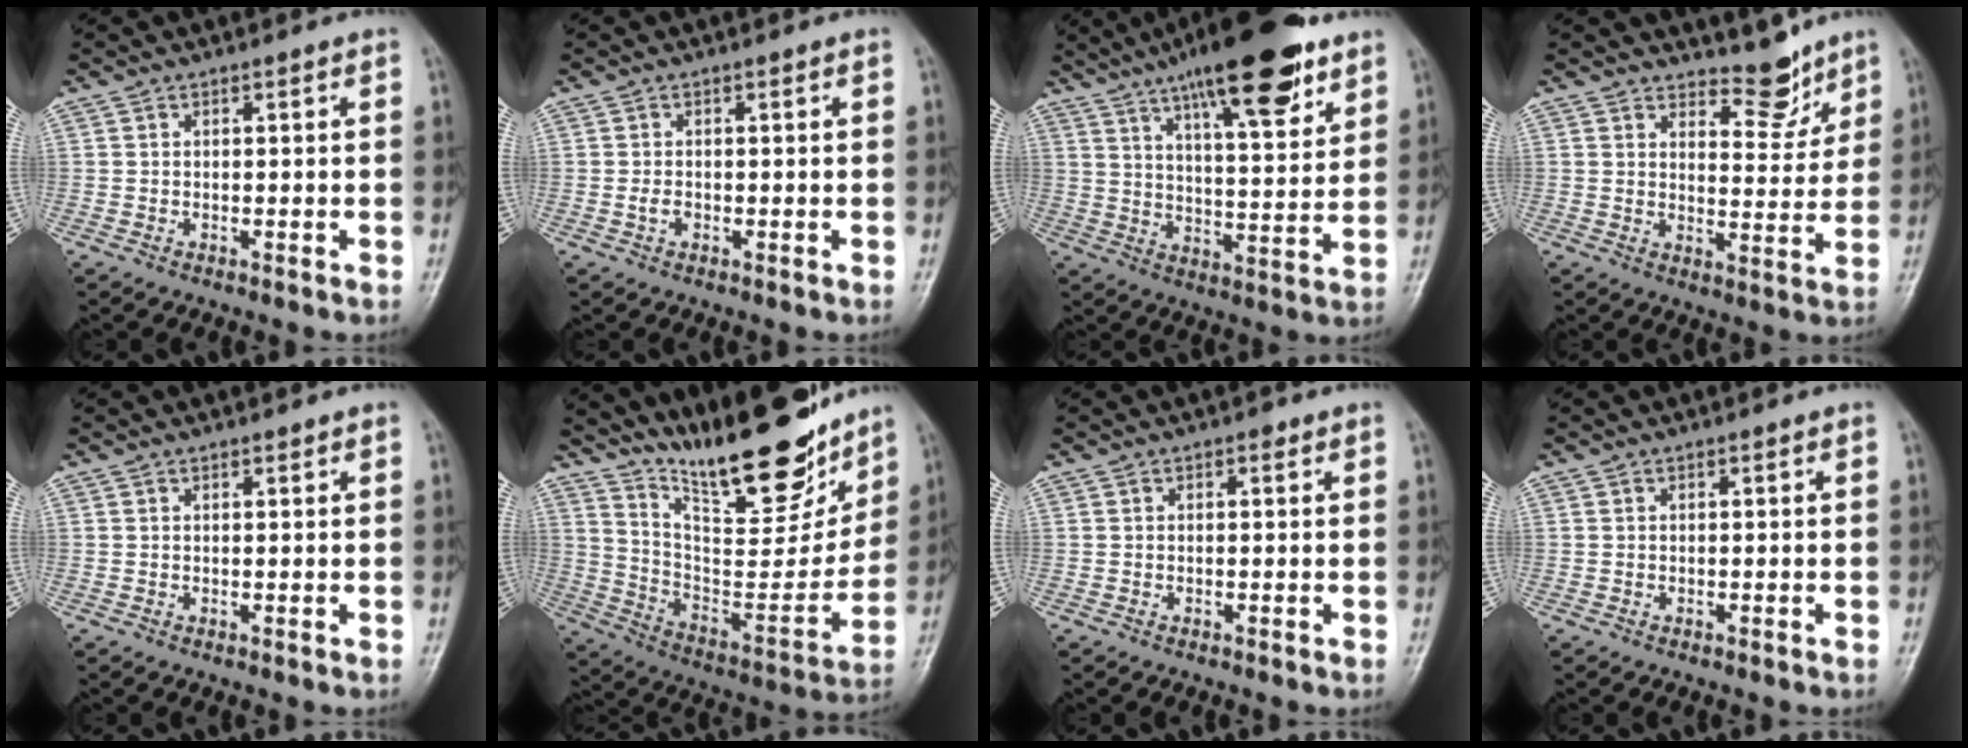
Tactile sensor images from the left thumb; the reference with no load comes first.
{"total": 1.2, "force": [-0.2, 0.8, 0.8], "torque": [-0.014, 0.000, -0.004]}
{"total": 20.3, "force": [12.8, 5.6, 14.7], "torque": [-0.204, -0.042, 0.201]}
{"total": 6.4, "force": [5.5, 2.6, 2.0], "torque": [-0.002, -0.050, 0.090]}
{"total": 0.6, "force": [0.5, 0.2, 0.1], "torque": [-0.004, -0.005, 0.008]}
{"total": 22.5, "force": [17.7, 5.9, 12.6], "torque": [-0.149, -0.103, 0.297]}
{"total": 0.8, "force": [0.4, 0.5, 0.5], "torque": [0.000, 0.000, 0.003]}
{"total": 0.0}